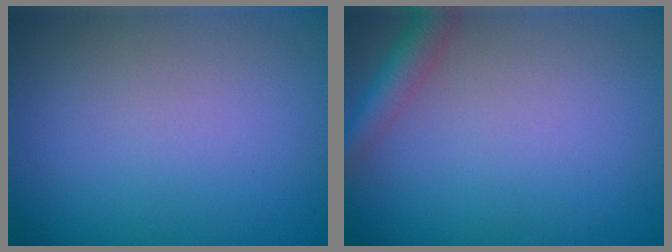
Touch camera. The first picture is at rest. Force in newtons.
{"total": 2.9, "press": 2.9, "slide": 0.2}